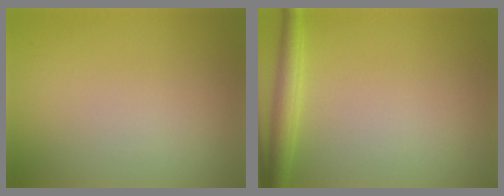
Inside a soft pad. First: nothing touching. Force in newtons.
{"total": 2.5, "press": 2.5, "slide": 0.1}